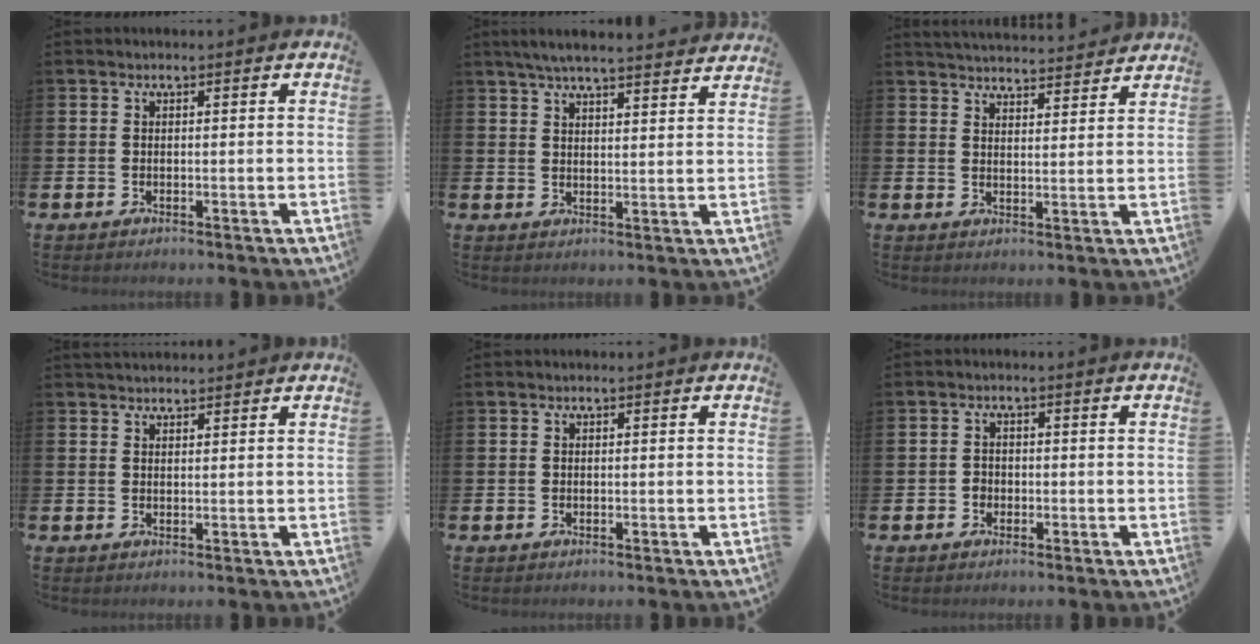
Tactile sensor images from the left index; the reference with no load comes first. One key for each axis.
{"total": 5.3, "fx": 5.0, "fy": 0.0, "fz": 1.5, "tx": -0.040, "ty": -0.023, "tz": 0.090}
{"total": 4.4, "fx": 4.4, "fy": 0.3, "fz": -0.1, "tx": -0.003, "ty": -0.033, "tz": 0.077}
{"total": 1.9, "fx": 1.9, "fy": 0.5, "fz": 0.1, "tx": -0.005, "ty": -0.003, "tz": 0.035}
{"total": 0.0}
{"total": 1.4, "fx": -0.5, "fy": 1.2, "fz": 0.3, "tx": -0.003, "ty": 0.003, "tz": -0.013}